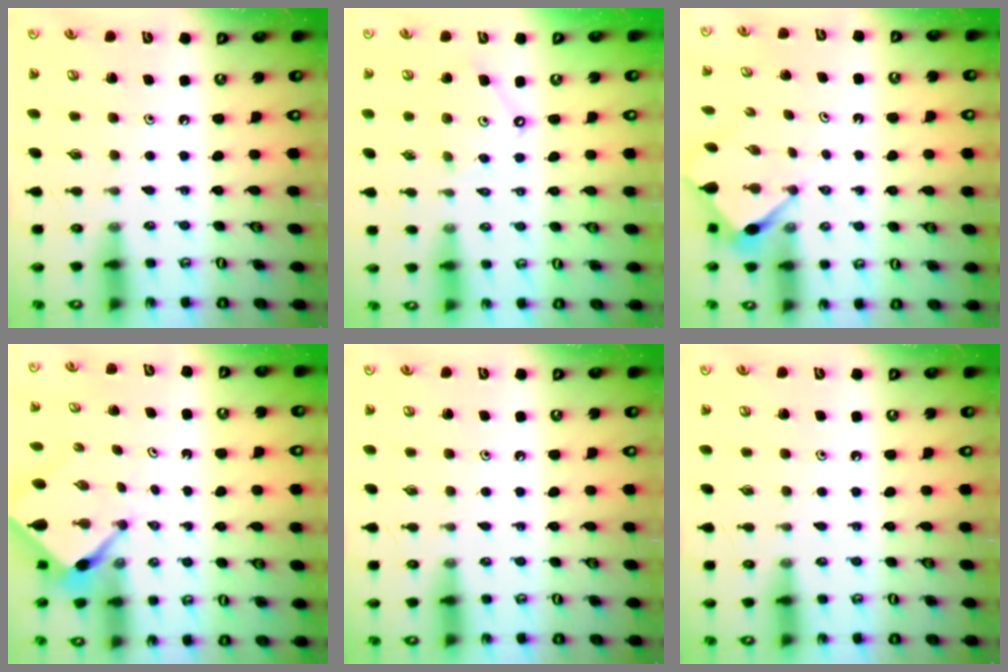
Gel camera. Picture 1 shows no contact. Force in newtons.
{"total": 5.7, "press": 5.7, "slide": 0.6}
{"total": 3.4, "press": 3.3, "slide": 0.3}
{"total": 2.3, "press": 2.3, "slide": 0.3}
{"total": 0.0}
{"total": 0.0}